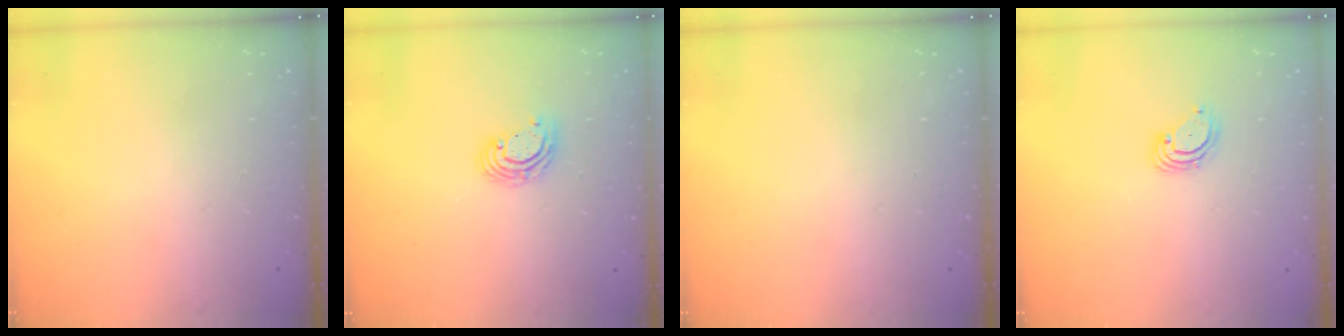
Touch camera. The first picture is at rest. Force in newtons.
{"total": 6.0, "press": 6.0, "slide": 0.8}
{"total": 0.0}
{"total": 3.6, "press": 3.6, "slide": 0.3}